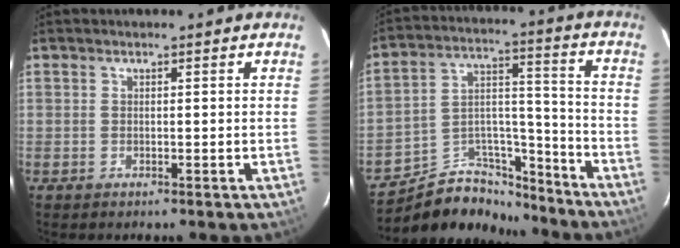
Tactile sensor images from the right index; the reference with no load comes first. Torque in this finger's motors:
{"motor_torque": [-0.07, -0.27, -0.33, -0.18]}